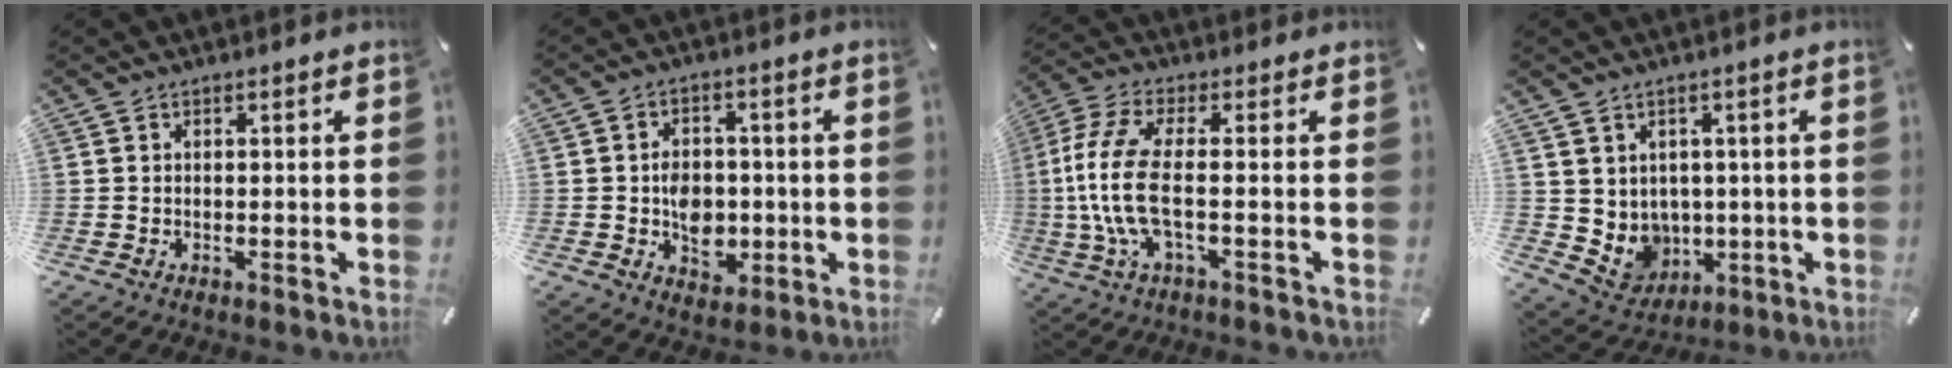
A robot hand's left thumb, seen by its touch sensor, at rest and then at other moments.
{"total": 8.0, "force": [-1.3, 6.5, 4.6], "torque": [-0.065, 0.009, -0.018]}
{"total": 11.8, "force": [-0.6, 3.5, 11.2], "torque": [-0.262, -0.023, -0.018]}
{"total": 6.5, "force": [2.3, 6.1, -0.1], "torque": [-0.031, -0.032, 0.052]}